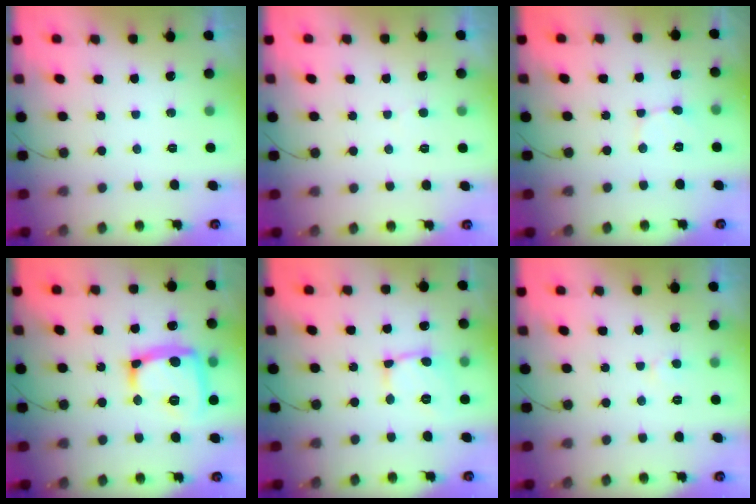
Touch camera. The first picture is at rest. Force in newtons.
{"total": 3.5, "press": 3.5, "slide": 0.3}
{"total": 2.4, "press": 2.4, "slide": 0.3}
{"total": 17.1, "press": 17.1, "slide": 1.2}
{"total": 10.2, "press": 10.1, "slide": 0.8}
{"total": 3.6, "press": 3.6, "slide": 0.4}